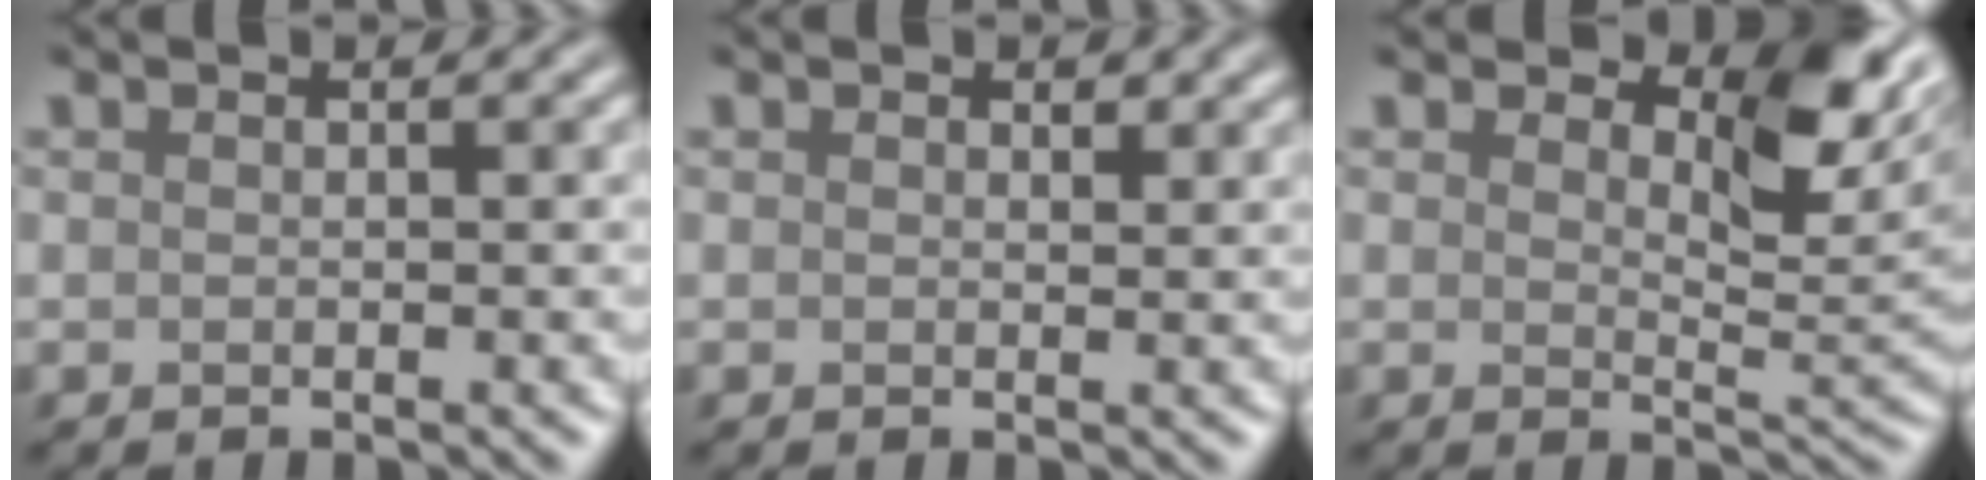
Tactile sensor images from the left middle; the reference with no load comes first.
{"total": 0.7, "force": [0.5, 0.4, 0.4], "torque": [-0.003, -0.003, 0.007]}
{"total": 5.2, "force": [2.7, 2.2, 3.8], "torque": [-0.053, -0.003, 0.033]}